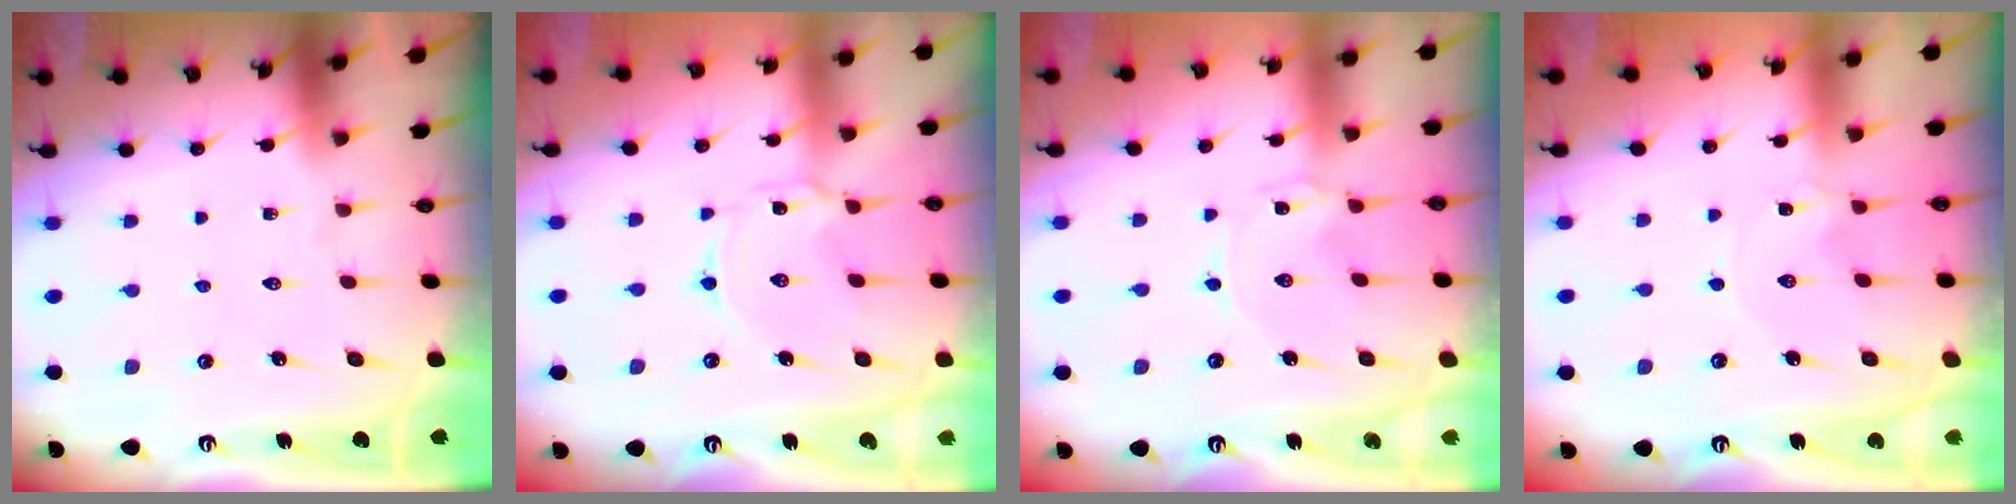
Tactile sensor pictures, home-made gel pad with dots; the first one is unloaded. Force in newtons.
{"total": 1.7, "press": 1.7, "slide": 0.3}
{"total": 0.0}
{"total": 1.1, "press": 1.1, "slide": 0.1}